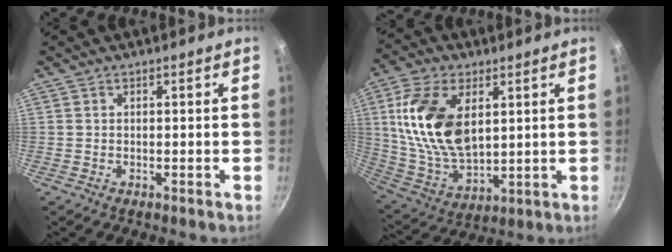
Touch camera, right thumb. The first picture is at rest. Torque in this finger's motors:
{"motor_torque": [0.66, 2.66, 1.72, 0.47, 0.50]}